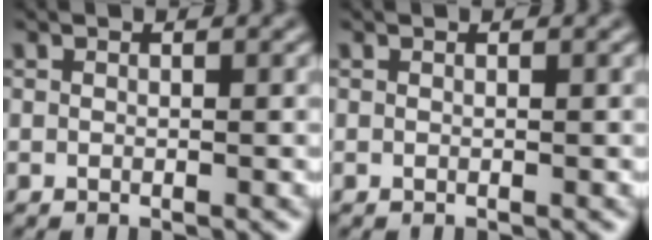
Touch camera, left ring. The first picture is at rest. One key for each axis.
{"total": 0.0}